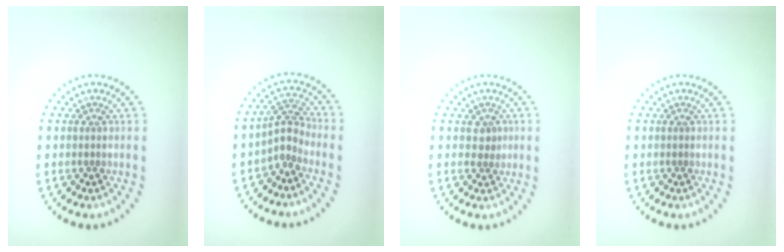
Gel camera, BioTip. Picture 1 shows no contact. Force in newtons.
{"total": 2.3, "press": 1.6, "slide": 1.7}
{"total": 1.2, "press": 1.0, "slide": 0.7}
{"total": 0.0}